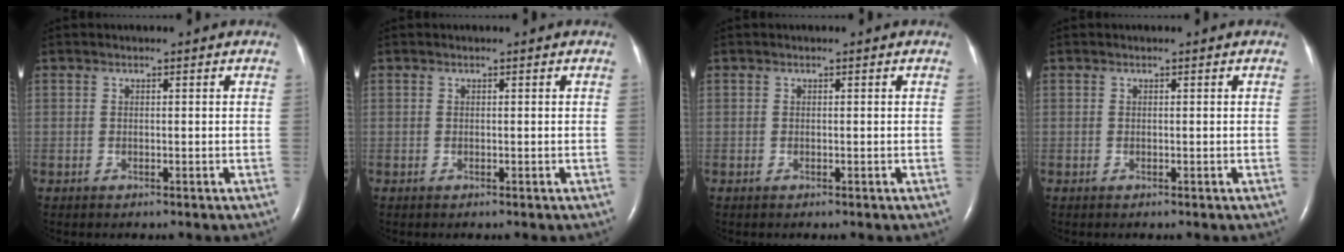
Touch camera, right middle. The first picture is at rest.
{"total": 0.0}
{"total": 0.0}
{"total": 0.0}